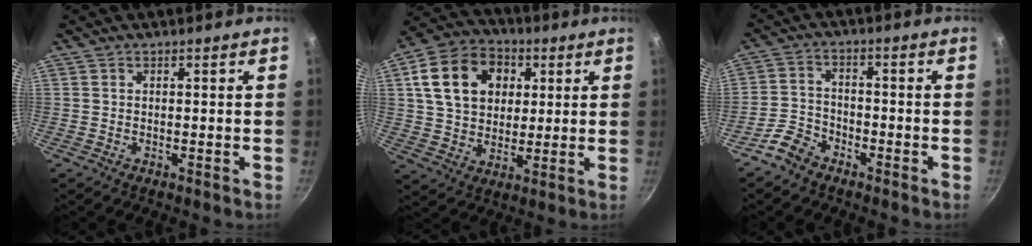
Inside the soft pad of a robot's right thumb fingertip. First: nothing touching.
{"total": 16.6, "force": [4.7, 12.5, 9.8], "torque": [-0.149, 0.008, 0.072]}
{"total": 5.3, "force": [-4.0, 3.0, 1.7], "torque": [-0.030, 0.038, -0.083]}